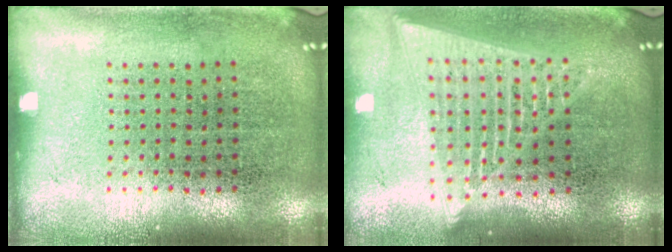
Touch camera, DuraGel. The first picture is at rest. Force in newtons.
{"total": 1.9, "press": 1.6, "slide": 1.0}